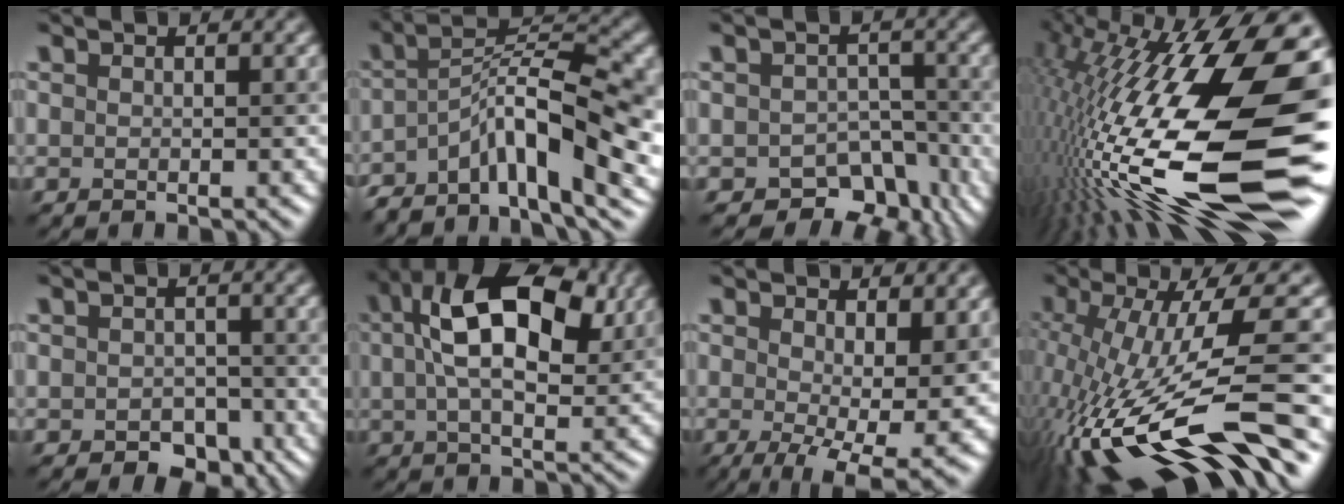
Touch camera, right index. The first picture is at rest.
{"total": 11.1, "force": [-5.1, 3.5, 9.3], "torque": [-0.143, 0.011, -0.099]}
{"total": 5.4, "force": [-3.1, 3.9, 2.1], "torque": [-0.004, 0.000, -0.043]}
{"total": 20.9, "force": [-1.8, 6.5, 19.8], "torque": [-0.362, 0.001, -0.047]}
{"total": 2.6, "force": [-1.1, 1.9, 1.3], "torque": [-0.015, -0.005, -0.020]}
{"total": 12.0, "force": [3.8, 6.2, 9.6], "torque": [-0.165, 0.016, 0.049]}
{"total": 9.0, "force": [-0.4, 3.5, 8.3], "torque": [-0.130, -0.023, 0.007]}
{"total": 15.9, "force": [-5.3, 4.2, 14.4], "torque": [-0.268, 0.001, -0.088]}